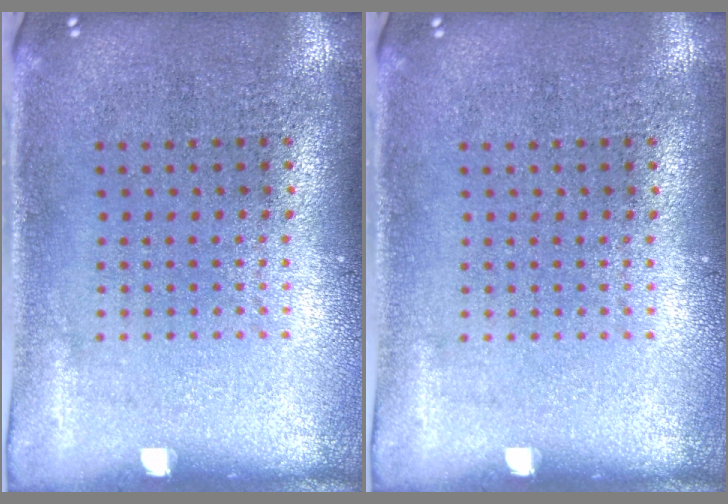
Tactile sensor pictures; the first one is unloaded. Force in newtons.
{"total": 0.0}